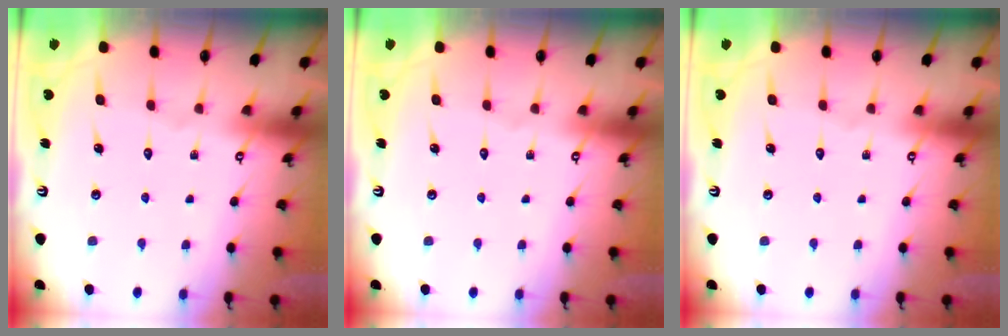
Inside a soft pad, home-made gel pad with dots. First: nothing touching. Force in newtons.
{"total": 0.0}
{"total": 0.0}